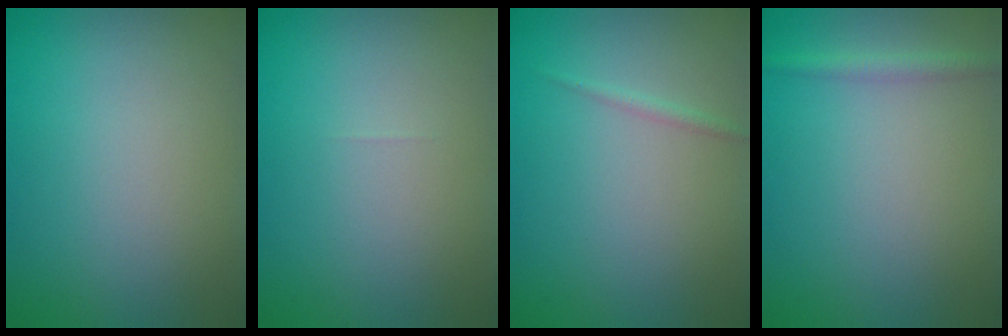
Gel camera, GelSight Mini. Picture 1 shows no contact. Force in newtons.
{"total": 0.0}
{"total": 0.7, "press": 0.7, "slide": 0.0}
{"total": 1.4, "press": 1.4, "slide": 0.1}